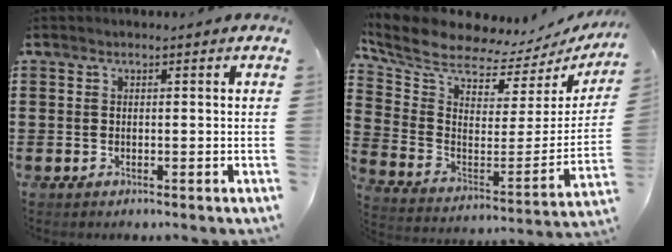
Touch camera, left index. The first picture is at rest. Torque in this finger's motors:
{"motor_torque": [2.14, 0.00, 0.79, 0.11]}